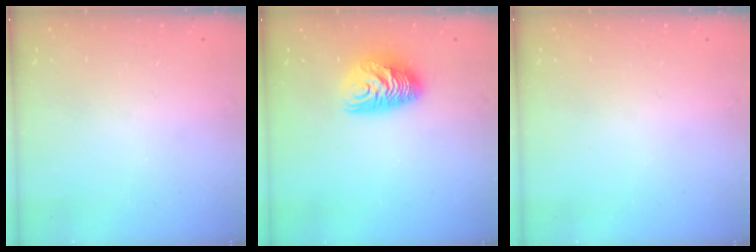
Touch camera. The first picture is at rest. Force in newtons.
{"total": 10.1, "press": 10.1, "slide": 1.2}
{"total": 0.0}